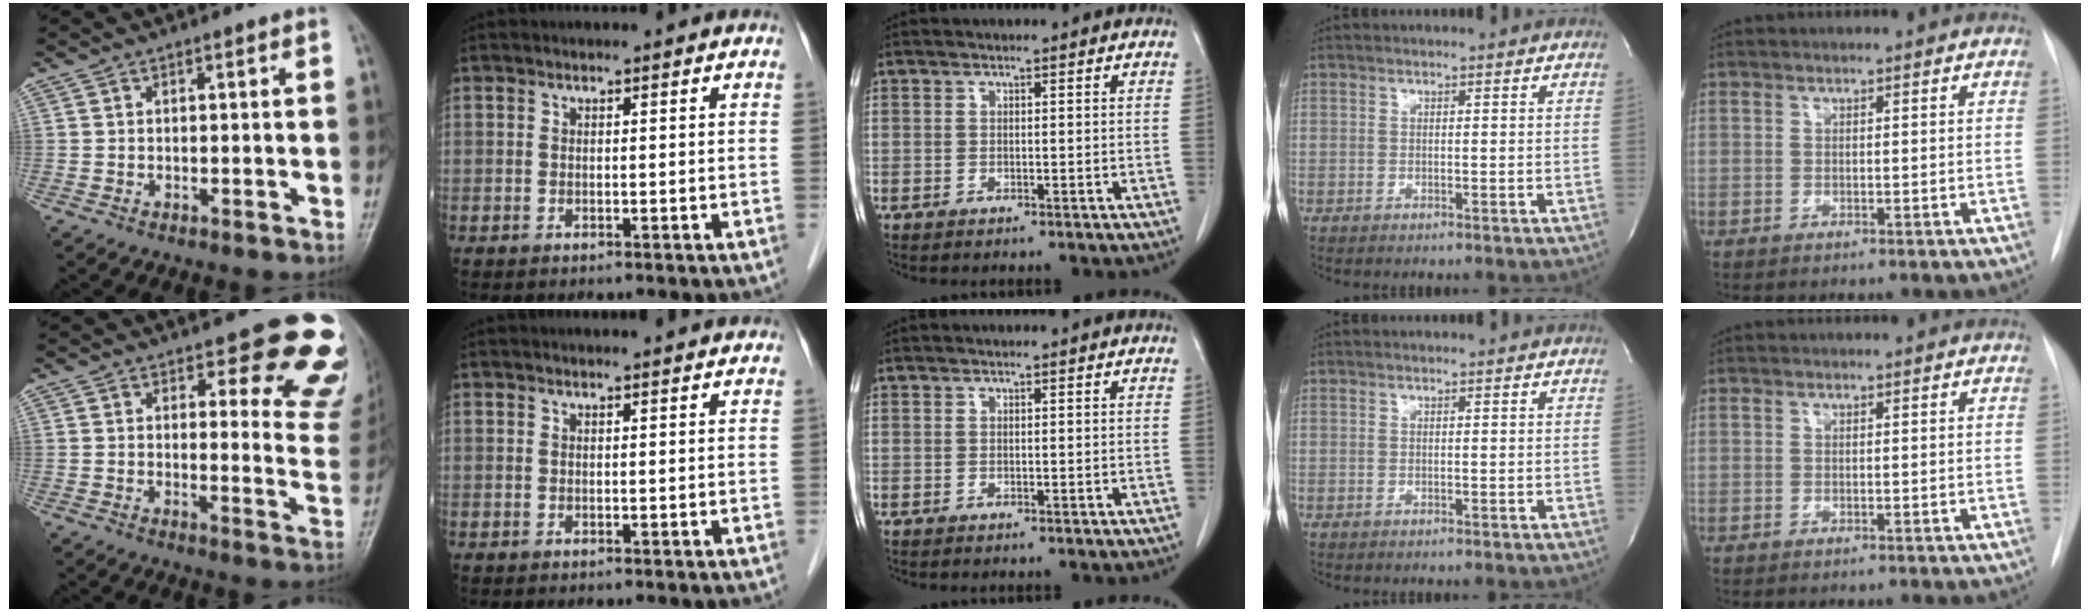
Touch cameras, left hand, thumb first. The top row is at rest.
{"thumb": {"total": 14.3, "force": [10.2, 5.0, 8.7], "torque": [-0.042, -0.071, 0.100]}, "index": {"total": 2.6, "force": [2.4, 0.2, 0.8], "torque": [-0.013, 0.010, 0.024]}}